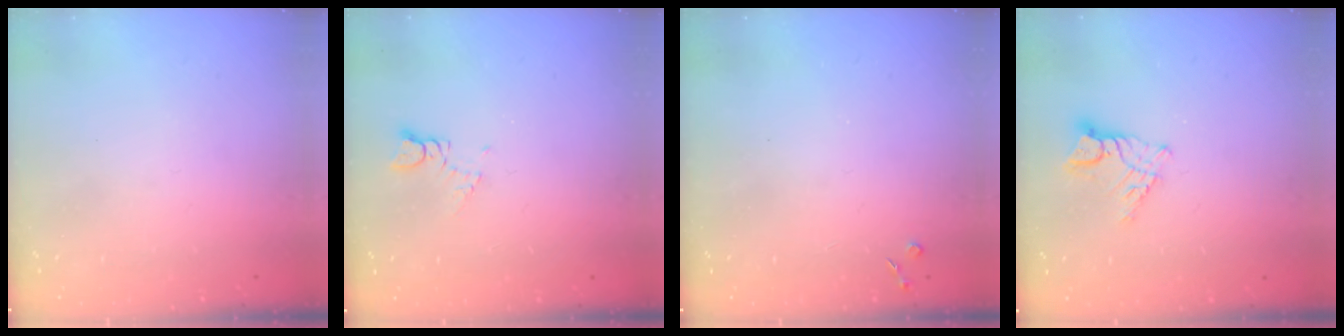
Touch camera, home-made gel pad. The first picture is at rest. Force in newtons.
{"total": 1.7, "press": 1.6, "slide": 0.3}
{"total": 2.8, "press": 2.8, "slide": 0.5}
{"total": 6.9, "press": 6.9, "slide": 0.5}